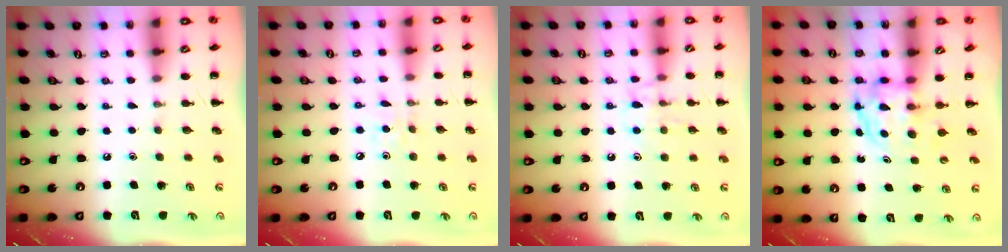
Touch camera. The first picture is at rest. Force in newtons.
{"total": 2.1, "press": 2.1, "slide": 0.6}
{"total": 8.9, "press": 8.9, "slide": 0.7}
{"total": 3.9, "press": 3.9, "slide": 0.3}